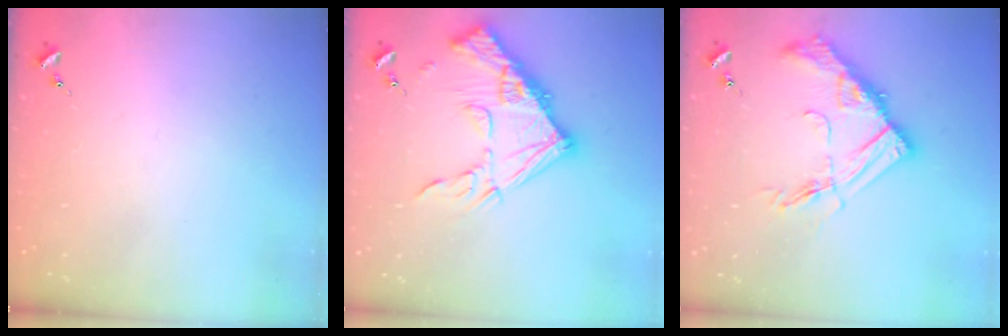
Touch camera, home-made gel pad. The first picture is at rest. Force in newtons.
{"total": 17.9, "press": 17.8, "slide": 1.7}
{"total": 16.5, "press": 16.4, "slide": 1.4}